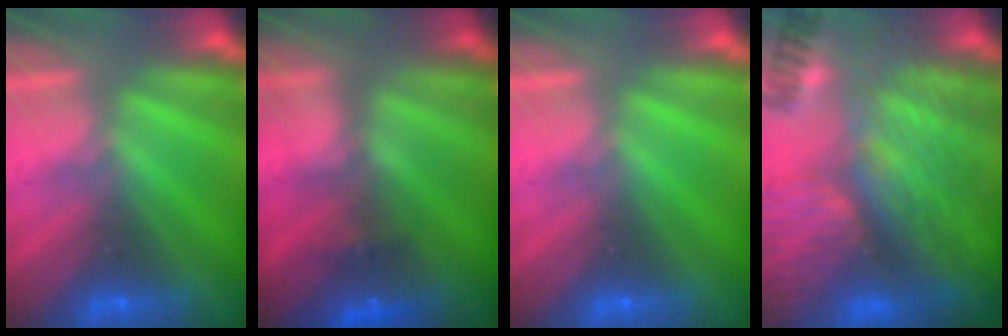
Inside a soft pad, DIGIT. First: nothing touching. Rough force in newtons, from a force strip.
{"total": 3.9}
{"total": 0.0}
{"total": 9.6}